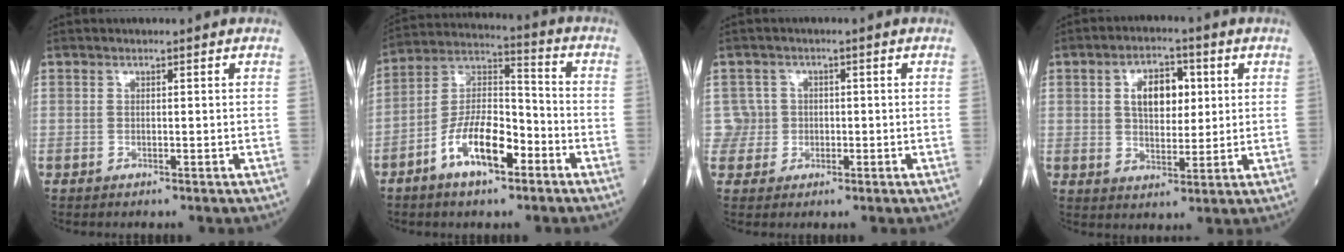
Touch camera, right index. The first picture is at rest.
{"total": 11.5, "force": [-5.7, 4.2, 9.1], "torque": [-0.178, 0.011, -0.106]}
{"total": 3.1, "force": [-0.1, 3.0, -0.7], "torque": [0.033, 0.010, -0.006]}
{"total": 7.4, "force": [2.0, 4.1, 5.9], "torque": [-0.101, 0.013, 0.036]}